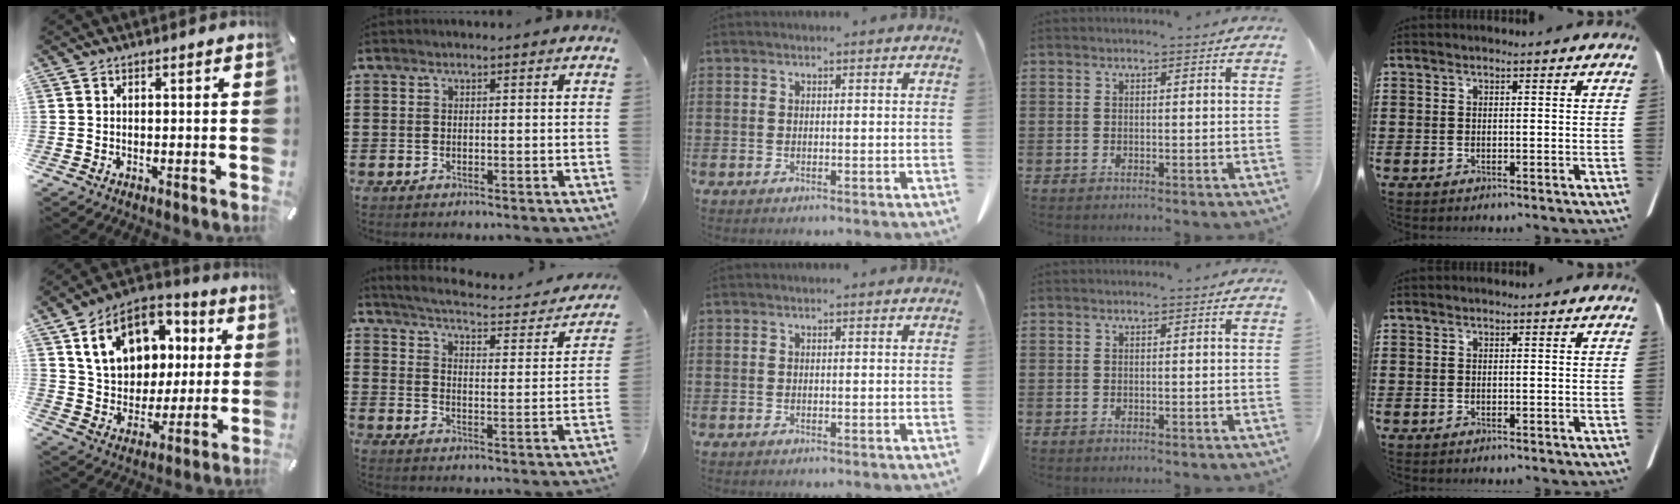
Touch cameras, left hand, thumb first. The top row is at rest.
{"thumb": {"total": 16.6, "force": [5.8, 13.0, 8.5], "torque": [-0.159, -0.007, 0.115]}, "index": {"total": 3.5, "force": [3.3, -0.3, 1.3], "torque": [-0.047, -0.031, 0.046]}}